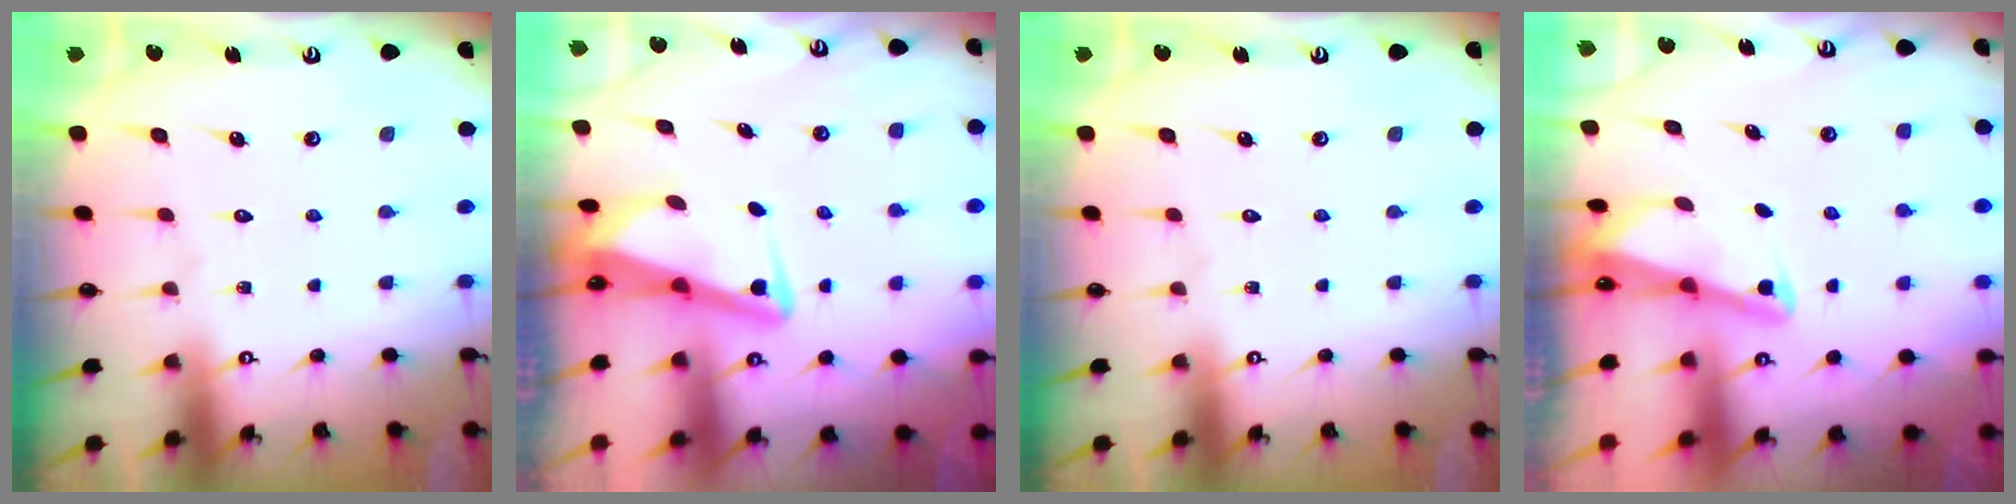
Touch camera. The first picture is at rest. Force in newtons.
{"total": 3.7, "press": 3.5, "slide": 1.0}
{"total": 0.0}
{"total": 2.2, "press": 2.2, "slide": 0.3}